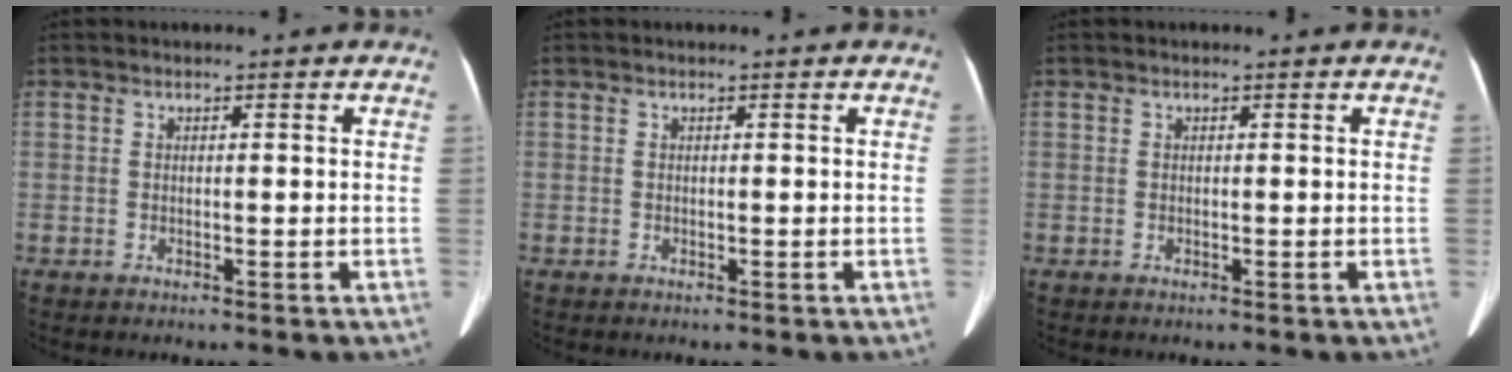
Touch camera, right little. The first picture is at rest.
{"total": 0.0}
{"total": 0.0}